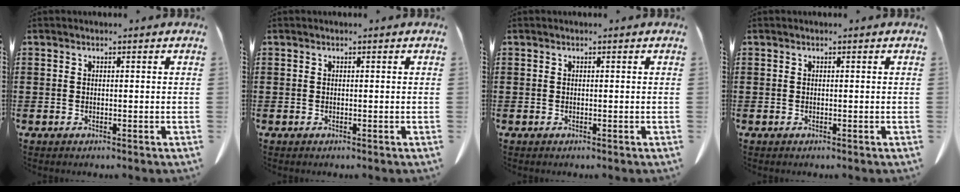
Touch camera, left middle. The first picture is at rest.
{"total": 0.0}
{"total": 0.0}
{"total": 0.0}